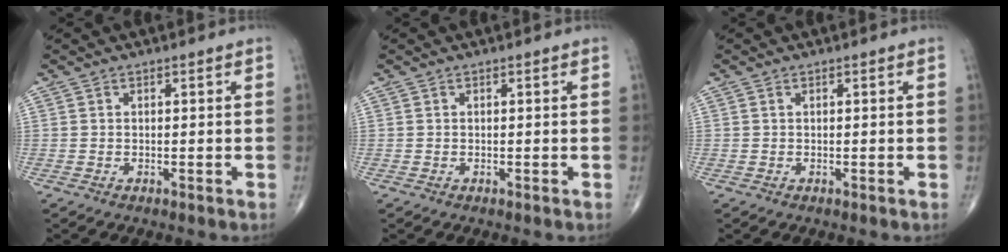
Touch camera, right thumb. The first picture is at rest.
{"total": 0.0}
{"total": 0.0}